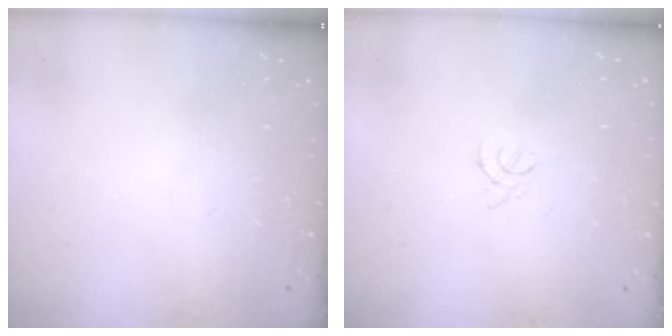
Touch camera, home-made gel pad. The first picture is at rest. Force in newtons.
{"total": 0.8, "press": 0.7, "slide": 0.3}